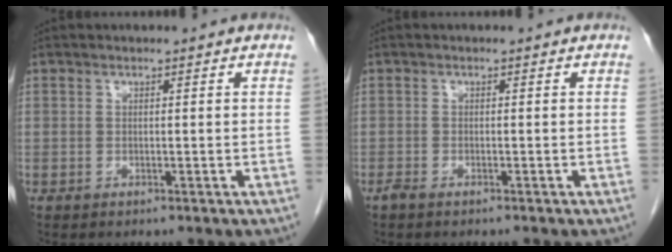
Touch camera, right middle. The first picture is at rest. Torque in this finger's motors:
{"motor_torque": [0.08, -0.06, -0.03, 0.00]}